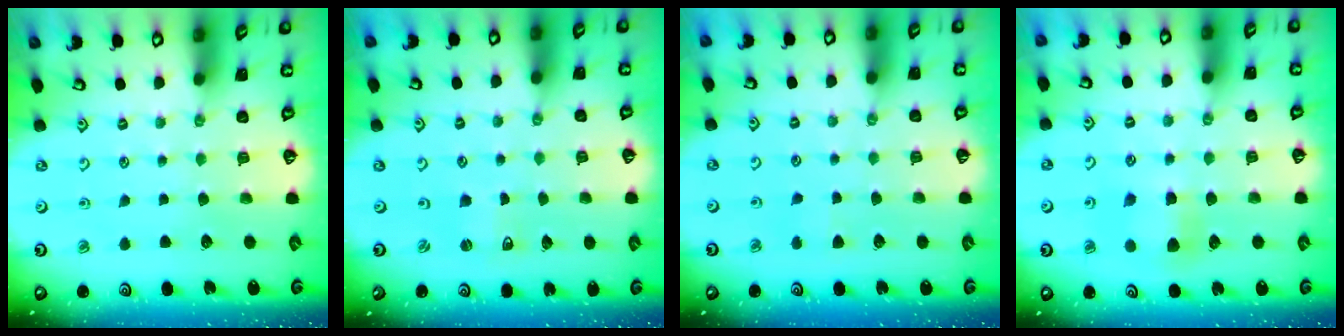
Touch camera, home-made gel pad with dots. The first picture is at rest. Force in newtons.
{"total": 2.0, "press": 2.0, "slide": 0.4}
{"total": 3.0, "press": 3.0, "slide": 0.3}
{"total": 5.6, "press": 5.6, "slide": 0.0}